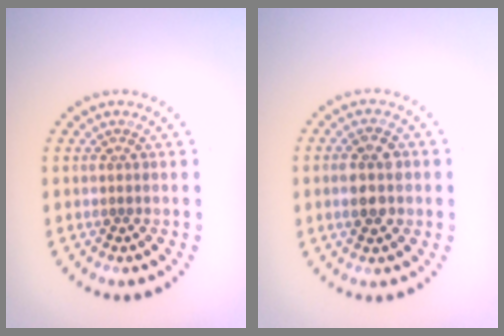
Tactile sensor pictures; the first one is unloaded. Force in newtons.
{"total": 2.7, "press": 2.7, "slide": 0.3}